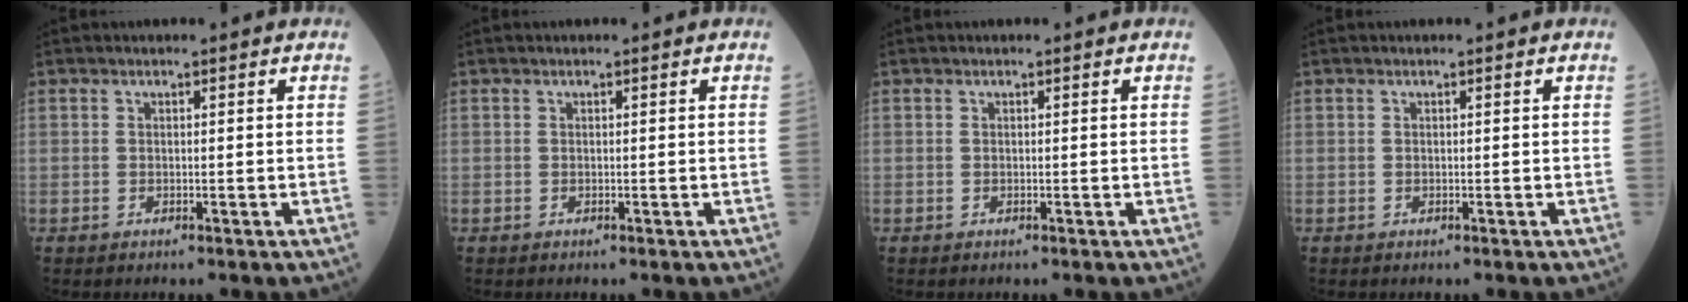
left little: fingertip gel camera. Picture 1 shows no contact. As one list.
[{"total": 0.0}, {"total": 0.0}, {"total": 0.0}]